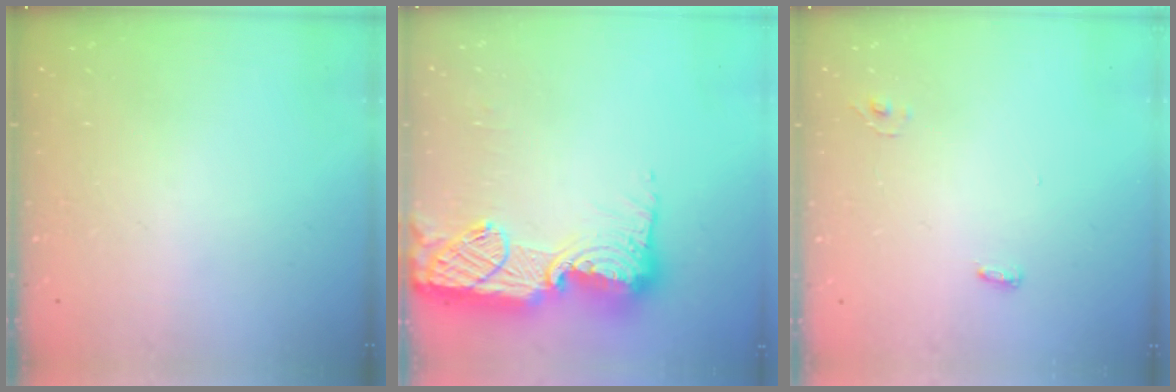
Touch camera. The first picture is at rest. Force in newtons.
{"total": 21.2, "press": 21.2, "slide": 1.2}
{"total": 4.1, "press": 3.5, "slide": 2.2}